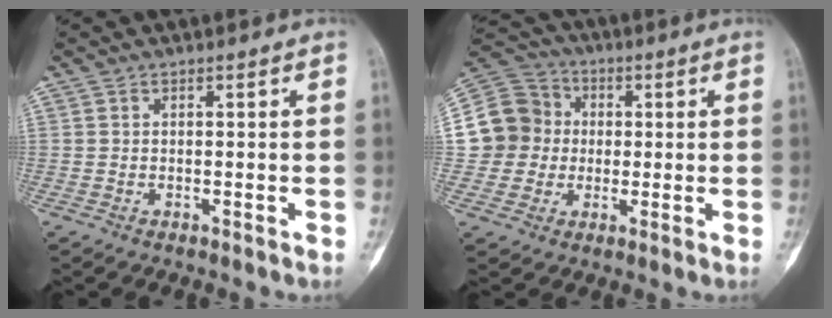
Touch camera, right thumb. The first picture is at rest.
{"total": 12.5, "force": [0.0, 12.0, 3.4], "torque": [-0.042, 0.030, -0.002]}